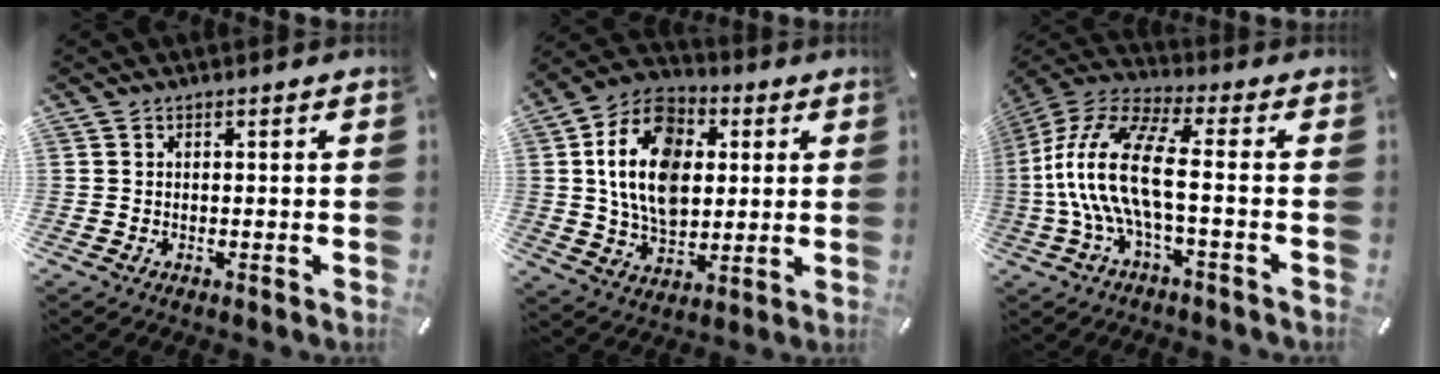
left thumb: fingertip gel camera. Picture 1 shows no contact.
{"total": 16.9, "force": [2.9, 12.5, 11.0], "torque": [-0.235, 0.008, 0.049]}
{"total": 16.4, "force": [-1.6, 5.0, 15.6], "torque": [-0.338, -0.006, -0.038]}